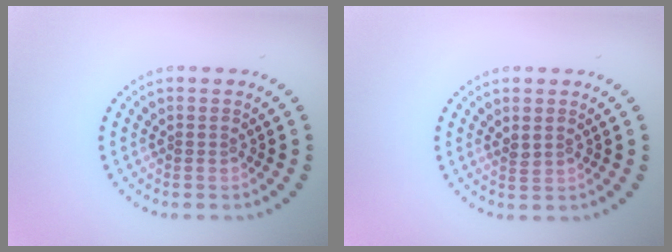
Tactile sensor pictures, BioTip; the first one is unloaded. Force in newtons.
{"total": 0.9, "press": 0.8, "slide": 0.5}